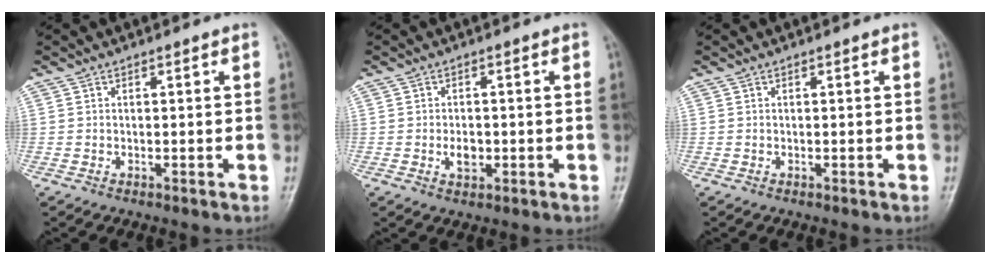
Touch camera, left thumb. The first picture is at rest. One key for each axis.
{"total": 3.2, "fx": -0.7, "fy": 2.1, "fz": 2.2, "tx": -0.030, "ty": 0.003, "tz": -0.010}
{"total": 0.0}